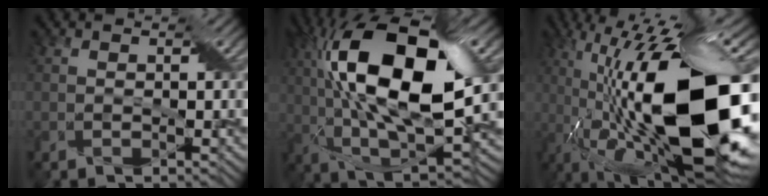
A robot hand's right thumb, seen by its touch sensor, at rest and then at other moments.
{"total": 19.1, "force": [3.8, 8.2, 16.8], "torque": [-0.313, 0.023, 0.055]}
{"total": 21.7, "force": [-1.3, 8.2, 20.0], "torque": [-0.350, 0.006, -0.032]}